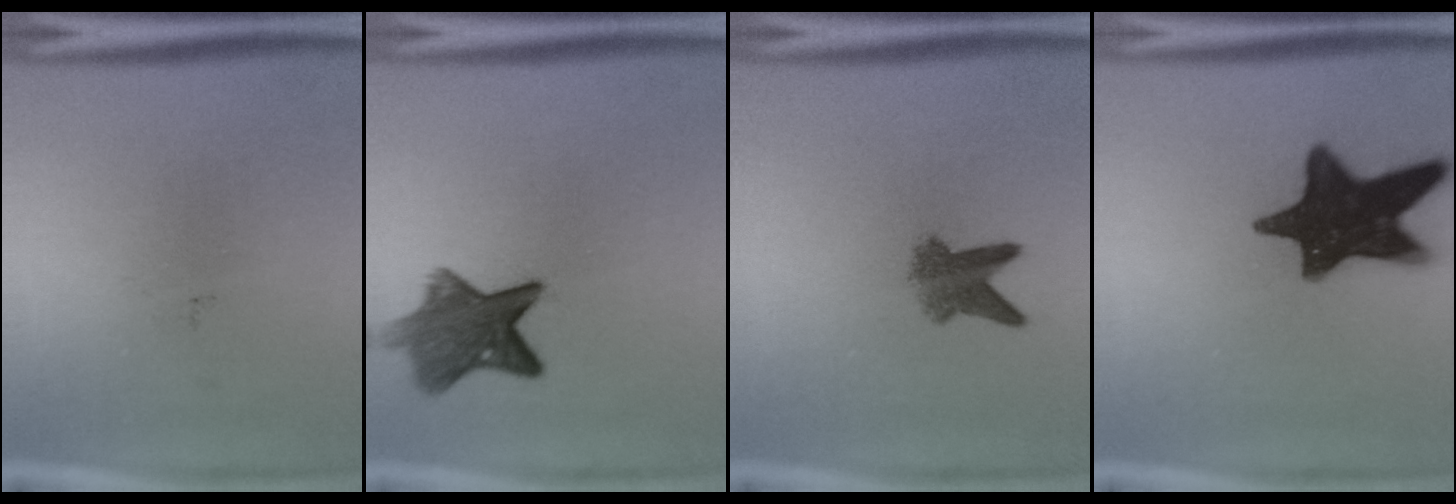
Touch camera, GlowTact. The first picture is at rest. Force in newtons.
{"total": 8.6}
{"total": 4.7}
{"total": 18.1}